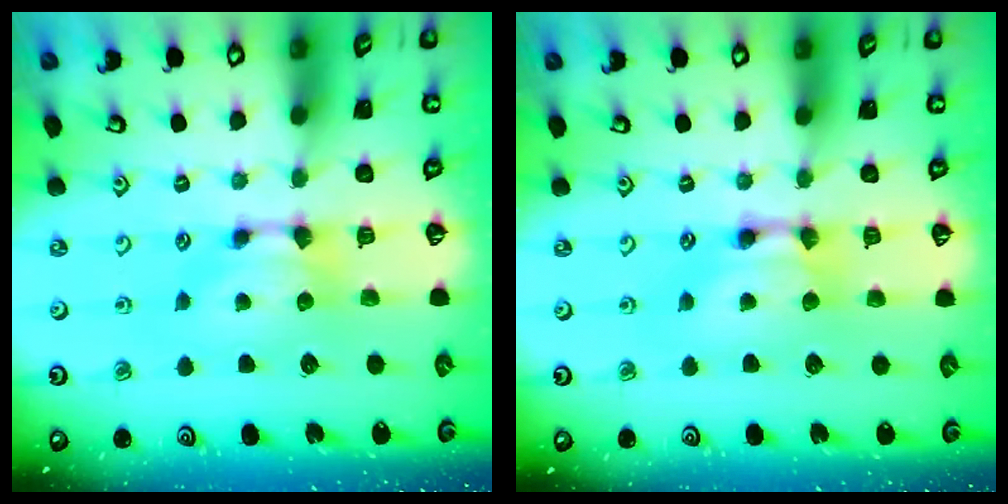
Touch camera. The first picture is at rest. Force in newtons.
{"total": 2.0, "press": 2.0, "slide": 0.1}